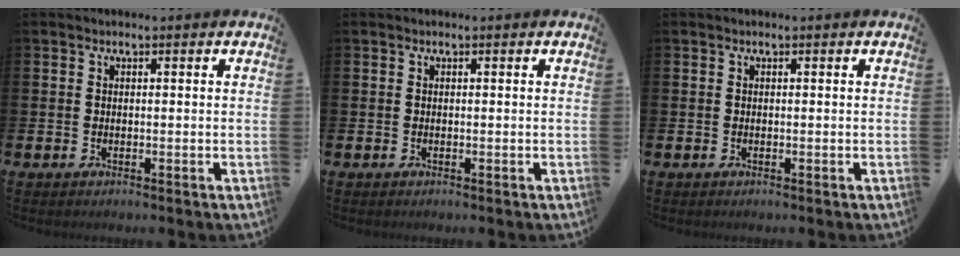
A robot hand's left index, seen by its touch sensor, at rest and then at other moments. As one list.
[{"total": 0.0}, {"total": 0.0}]